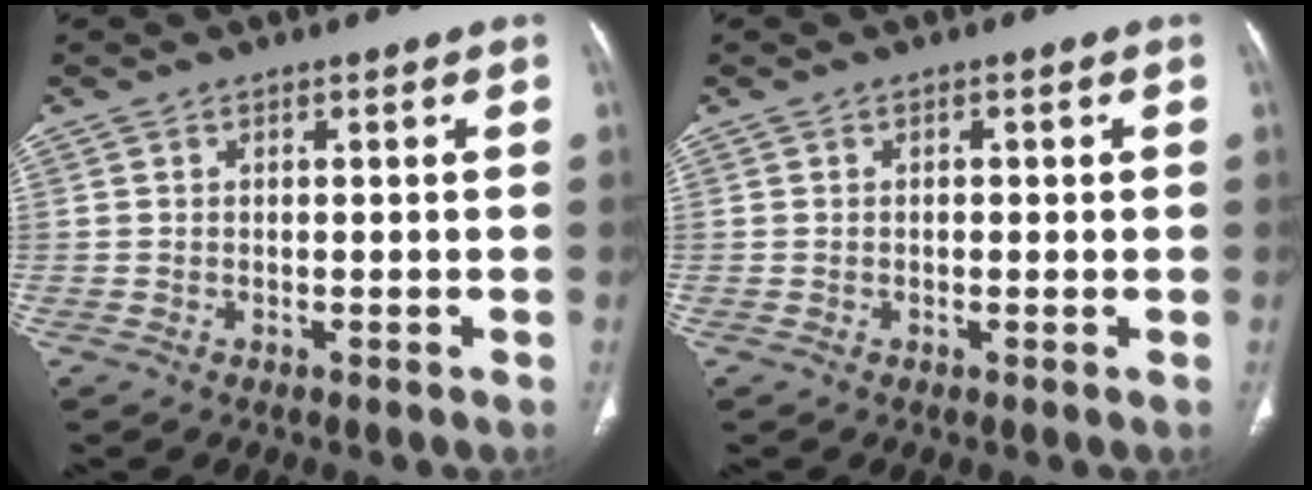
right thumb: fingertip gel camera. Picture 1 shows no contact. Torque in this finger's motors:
{"motor_torque": [0.17, -0.21, -0.02, -0.01, 0.06]}